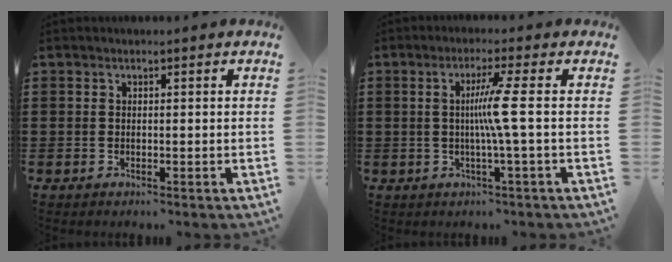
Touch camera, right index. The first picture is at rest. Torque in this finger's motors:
{"motor_torque": [0.75, -0.31, 0.42, 0.13]}